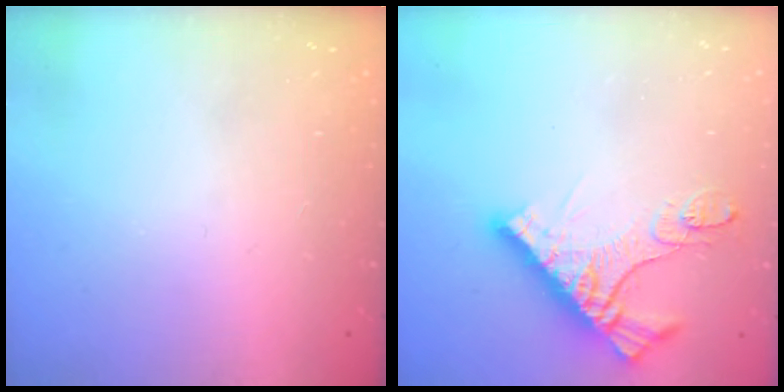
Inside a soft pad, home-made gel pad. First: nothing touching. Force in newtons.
{"total": 12.3, "press": 12.2, "slide": 1.2}